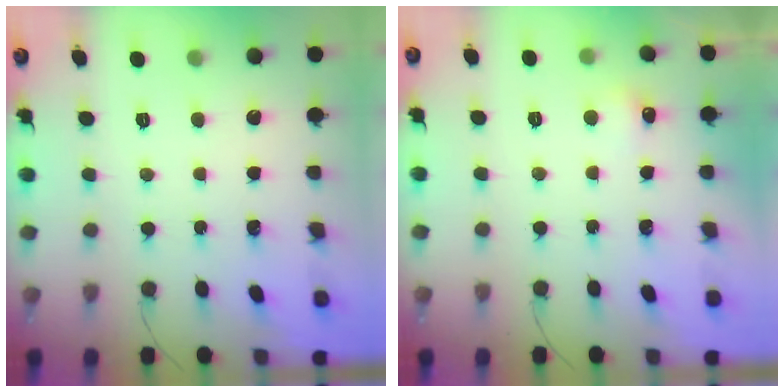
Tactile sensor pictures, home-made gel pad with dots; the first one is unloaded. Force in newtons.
{"total": 4.3, "press": 4.2, "slide": 1.0}